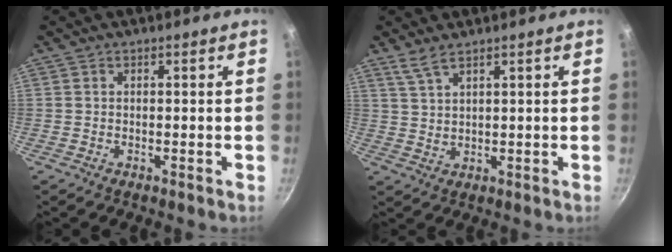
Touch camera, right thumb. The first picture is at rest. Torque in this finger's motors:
{"motor_torque": [-0.59, 0.50, -0.20, 0.00, 0.07]}